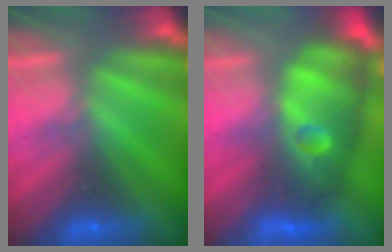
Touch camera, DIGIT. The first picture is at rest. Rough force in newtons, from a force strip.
{"total": 11.8}